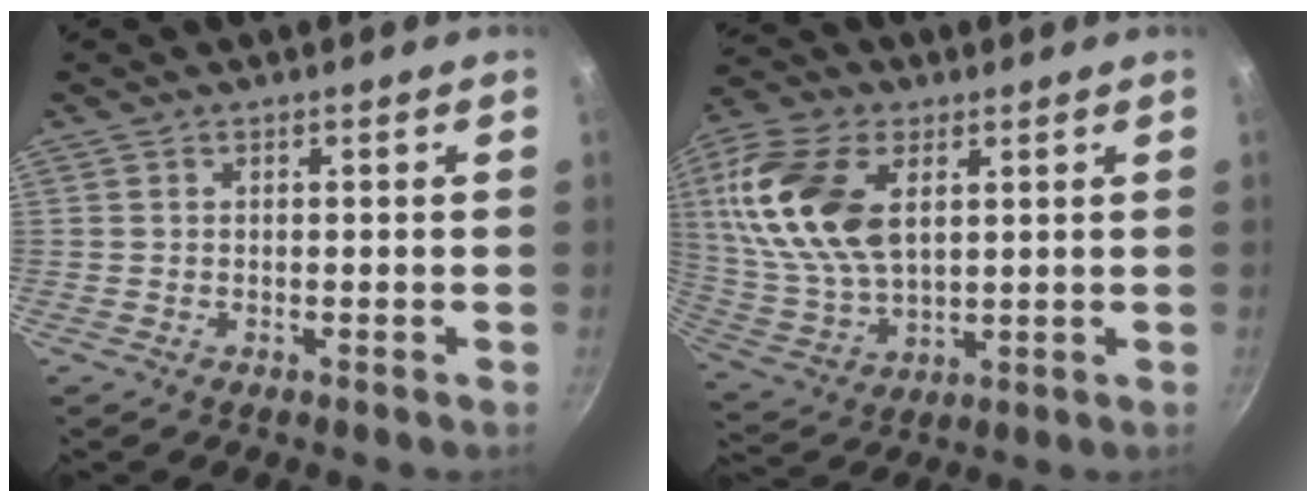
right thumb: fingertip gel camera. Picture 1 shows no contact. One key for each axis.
{"total": 19.3, "fx": 5.4, "fy": 11.6, "fz": 14.4, "tx": -0.277, "ty": -0.016, "tz": 0.109}